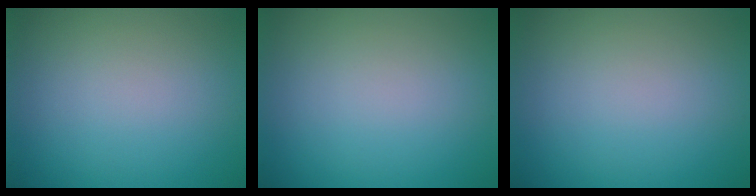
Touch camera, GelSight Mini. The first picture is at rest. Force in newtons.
{"total": 0.0}
{"total": 0.0}